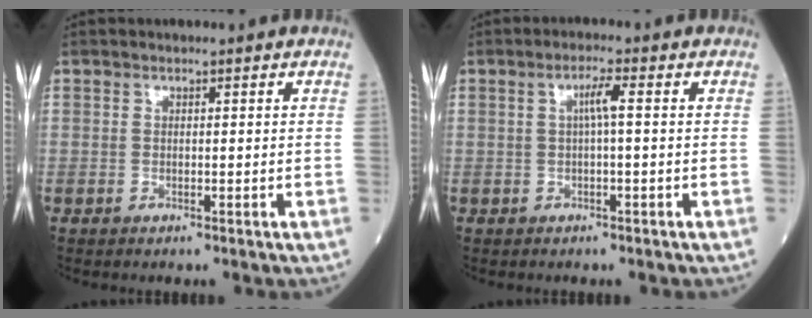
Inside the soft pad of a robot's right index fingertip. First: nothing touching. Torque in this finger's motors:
{"motor_torque": [0.50, 0.02, 0.18, 0.06]}